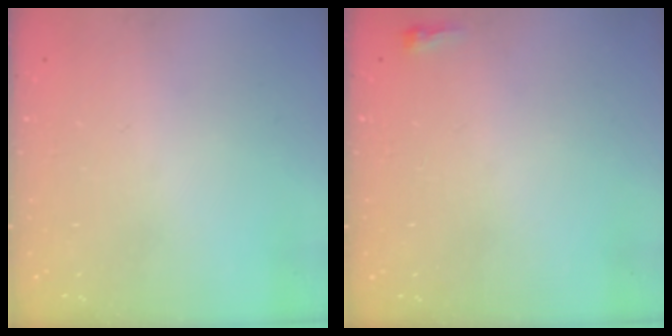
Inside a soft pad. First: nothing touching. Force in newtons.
{"total": 2.4, "press": 2.4, "slide": 0.6}